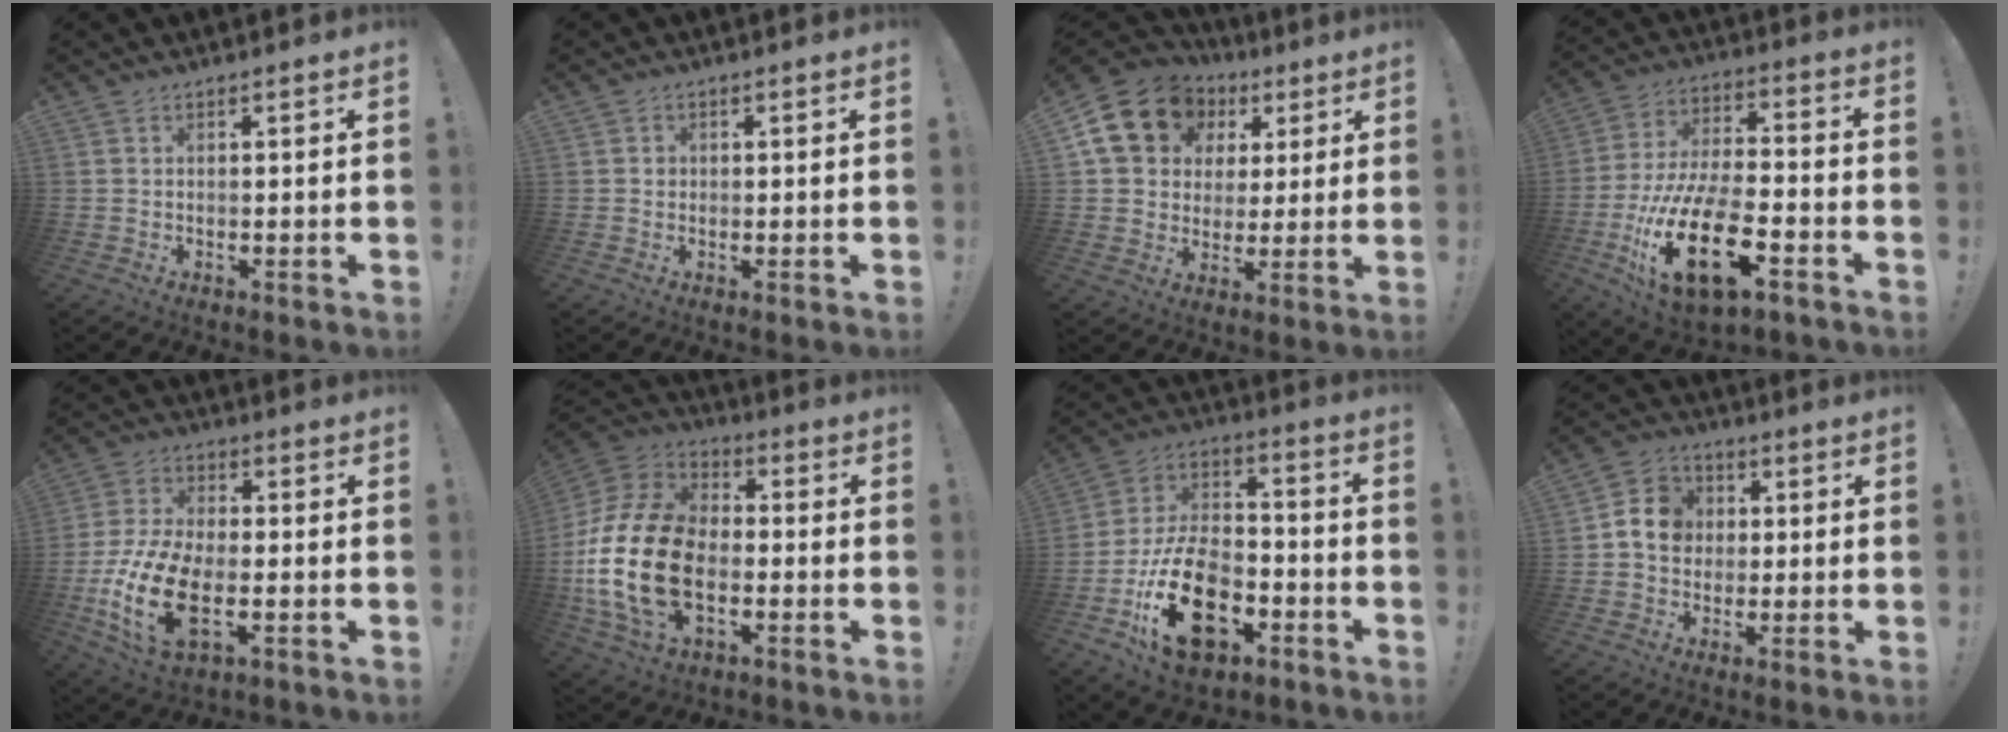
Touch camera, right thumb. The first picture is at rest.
{"total": 1.1, "force": [0.1, 1.1, 0.1], "torque": [0.003, 0.003, -0.001]}
{"total": 18.3, "force": [7.1, 14.6, 8.5], "torque": [-0.134, -0.020, 0.150]}
{"total": 24.2, "force": [-9.6, 10.9, 19.3], "torque": [-0.388, 0.047, -0.156]}
{"total": 17.2, "force": [-4.7, 9.3, 13.7], "torque": [-0.272, 0.012, -0.073]}
{"total": 24.7, "force": [-4.8, 15.9, 18.2], "torque": [-0.348, 0.038, -0.071]}
{"total": 22.9, "force": [-9.2, 13.9, 15.7], "torque": [-0.271, 0.061, -0.143]}
{"total": 8.6, "force": [0.9, 7.7, 3.7], "torque": [-0.046, 0.009, 0.021]}